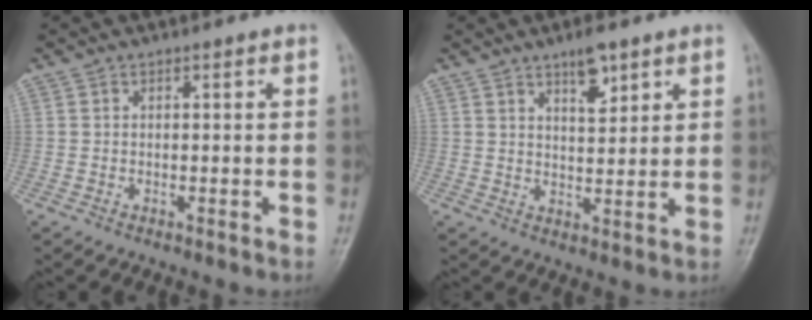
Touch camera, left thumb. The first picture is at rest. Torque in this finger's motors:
{"motor_torque": [0.57, 0.74, -0.16, -0.04, 0.02]}